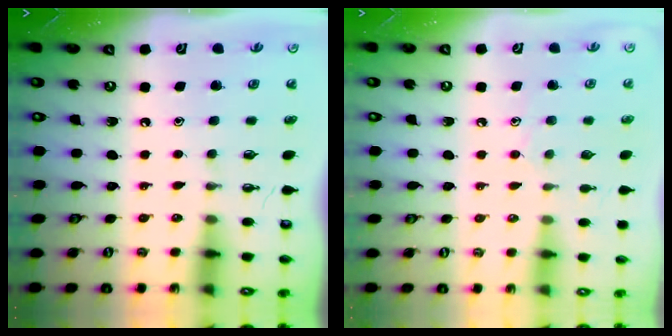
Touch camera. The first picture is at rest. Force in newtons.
{"total": 7.2, "press": 7.2, "slide": 0.6}